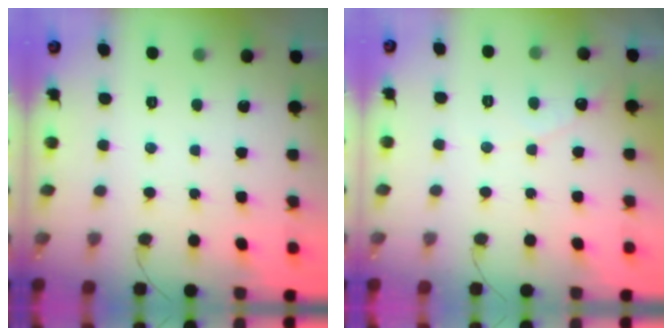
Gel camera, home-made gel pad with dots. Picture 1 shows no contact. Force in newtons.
{"total": 3.8, "press": 3.8, "slide": 0.3}